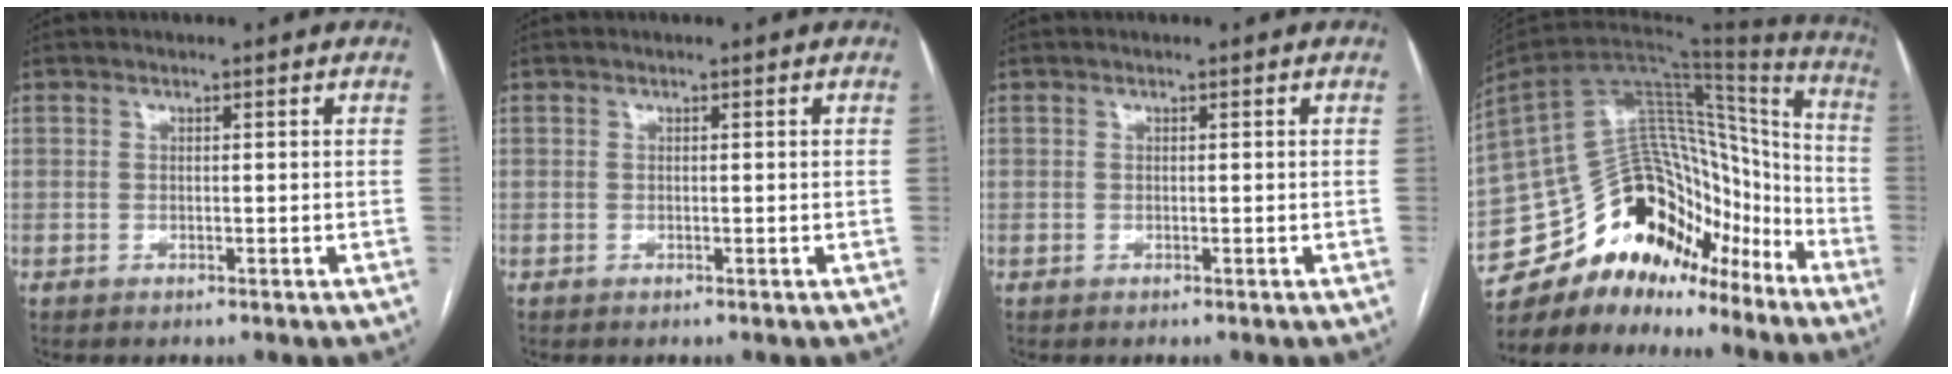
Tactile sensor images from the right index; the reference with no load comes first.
{"total": 0.0}
{"total": 0.0}
{"total": 22.7, "force": [-16.5, 11.3, 10.8], "torque": [-0.206, 0.057, -0.266]}